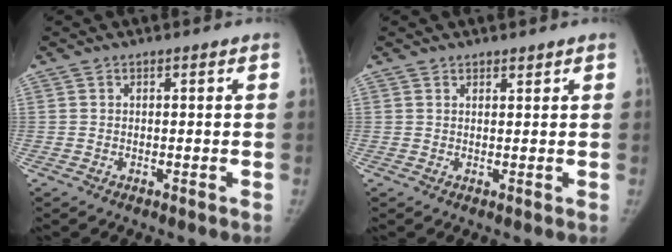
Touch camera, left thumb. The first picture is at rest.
{"total": 1.1, "force": [1.0, 0.4, 0.2], "torque": [0.005, -0.007, 0.014]}